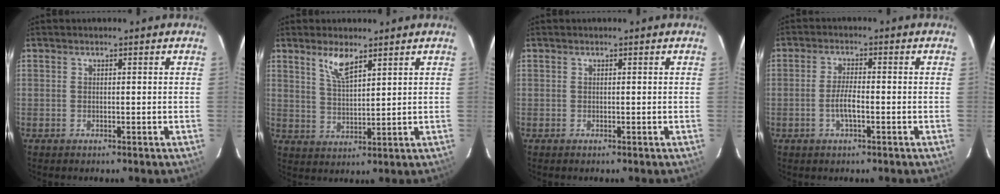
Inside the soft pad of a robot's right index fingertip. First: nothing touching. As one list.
[{"total": 5.5, "force": [3.8, 1.6, 3.7], "torque": [-0.070, -0.001, 0.076]}, {"total": 0.0}, {"total": 3.7, "force": [-1.3, 0.8, 3.3], "torque": [-0.067, -0.001, -0.025]}]